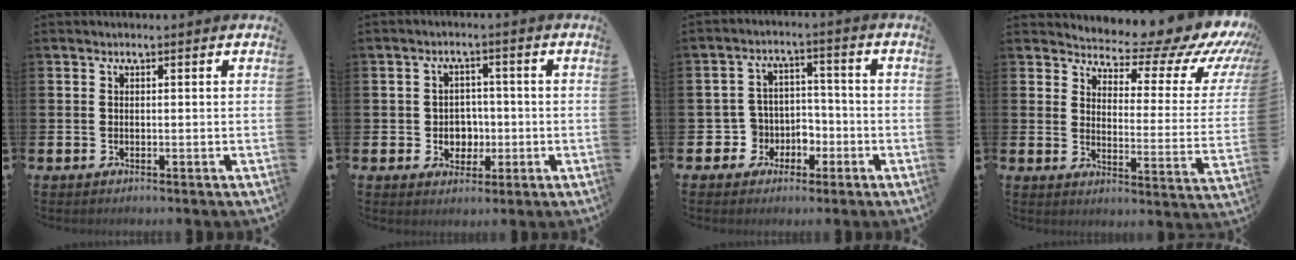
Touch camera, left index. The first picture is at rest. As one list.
[{"total": 3.4, "force": [-0.3, 3.2, 1.1], "torque": [-0.024, 0.001, -0.013]}, {"total": 4.9, "force": [-1.7, 4.5, 0.5], "torque": [-0.033, 0.006, -0.035]}, {"total": 7.7, "force": [6.8, 2.7, 2.6], "torque": [-0.046, -0.061, 0.107]}]